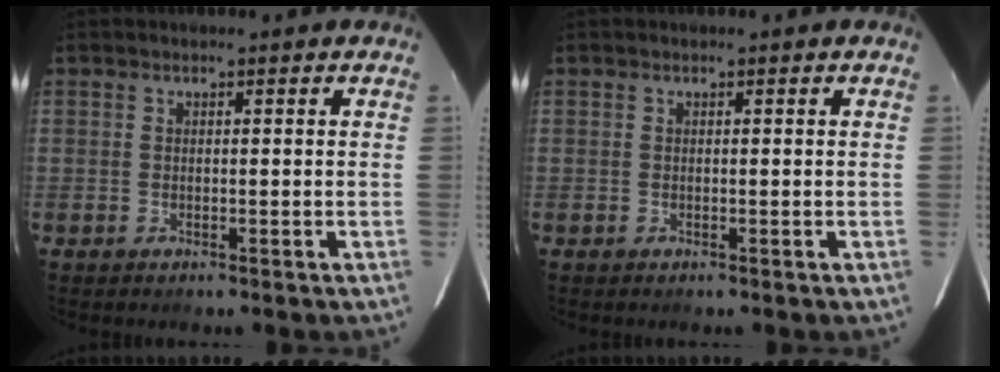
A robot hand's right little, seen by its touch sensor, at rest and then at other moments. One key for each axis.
{"total": 0.0}